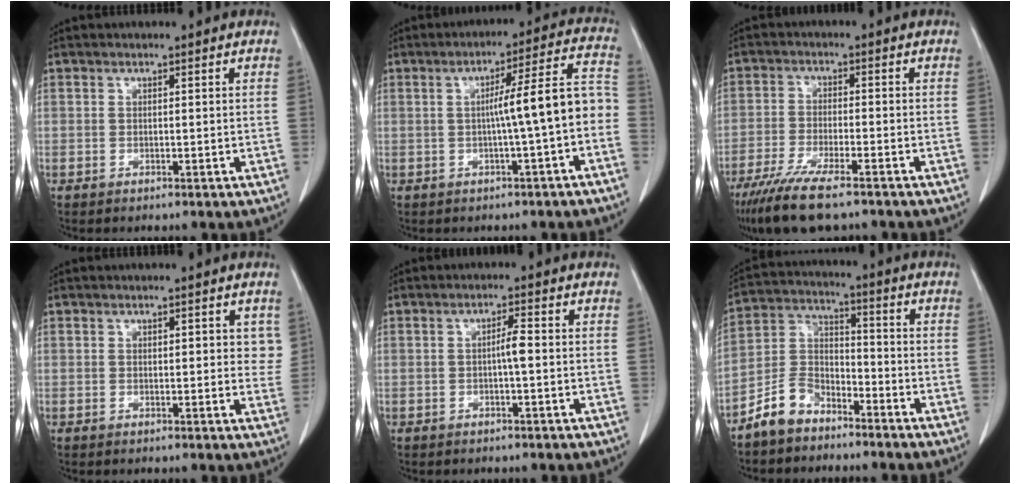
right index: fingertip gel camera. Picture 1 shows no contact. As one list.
[{"total": 9.2, "force": [-1.7, -0.2, 9.1], "torque": [-0.123, 0.032, -0.024]}, {"total": 10.8, "force": [-8.3, 1.6, 6.7], "torque": [-0.116, -0.026, -0.136]}, {"total": 3.6, "force": [1.4, 1.8, 2.8], "torque": [-0.019, -0.005, 0.011]}, {"total": 2.3, "force": [-0.2, 0.1, 2.3], "torque": [-0.039, 0.003, -0.004]}, {"total": 7.6, "force": [-5.9, 4.1, 2.4], "torque": [-0.055, 0.014, -0.118]}]